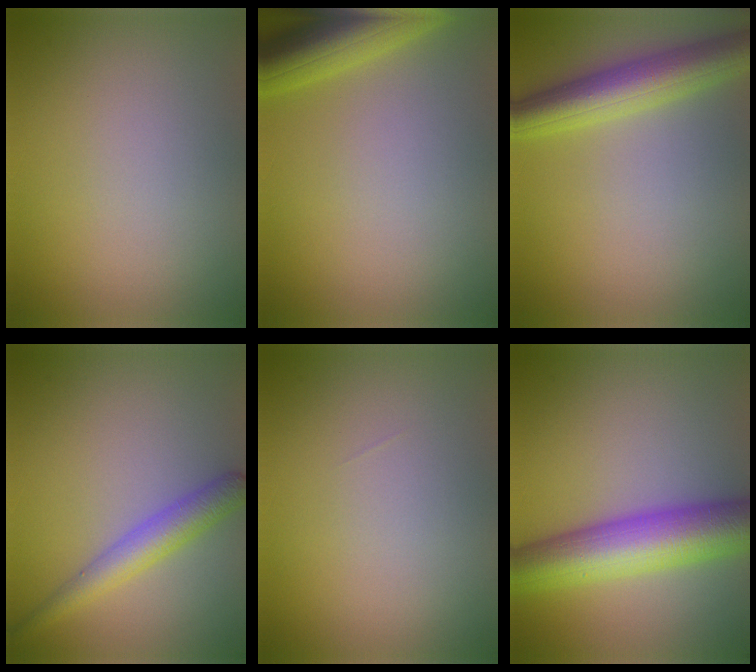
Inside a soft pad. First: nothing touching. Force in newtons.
{"total": 6.3, "press": 6.3, "slide": 0.4}
{"total": 6.0, "press": 6.0, "slide": 0.3}
{"total": 3.5, "press": 3.5, "slide": 0.1}
{"total": 0.0}
{"total": 9.3, "press": 9.3, "slide": 0.3}